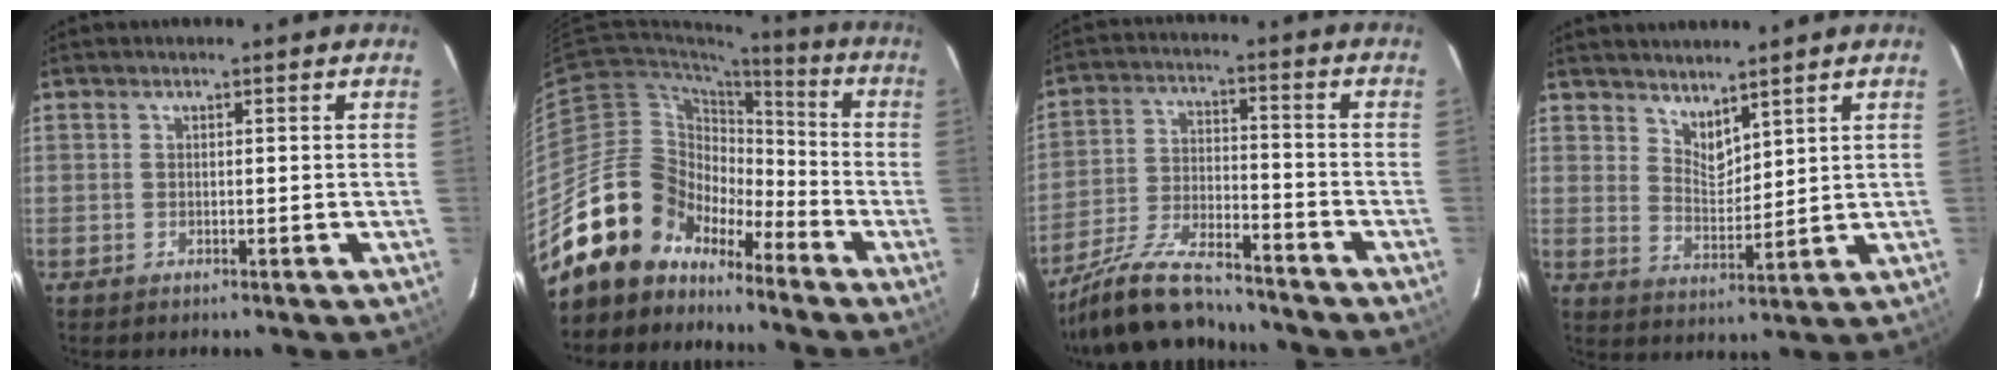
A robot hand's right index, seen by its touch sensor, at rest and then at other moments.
{"total": 15.7, "force": [-11.6, 10.0, 3.3], "torque": [-0.072, 0.039, -0.203]}
{"total": 15.6, "force": [-13.5, 3.3, 7.0], "torque": [-0.155, -0.022, -0.240]}
{"total": 5.2, "force": [4.5, 1.9, 1.8], "torque": [-0.024, -0.005, 0.084]}